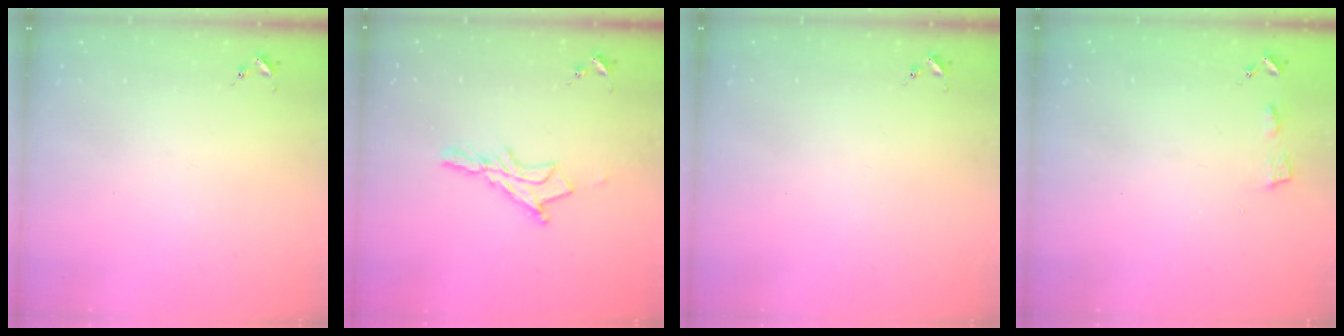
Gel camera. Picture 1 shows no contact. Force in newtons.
{"total": 11.1, "press": 11.1, "slide": 1.1}
{"total": 0.0}
{"total": 3.8, "press": 3.7, "slide": 0.4}